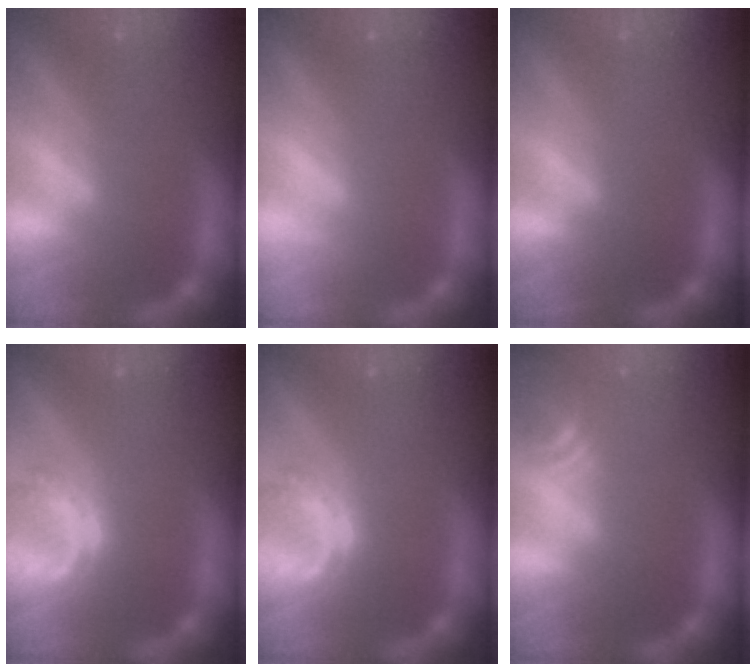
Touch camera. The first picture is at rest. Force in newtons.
{"total": 0.9}
{"total": 0.0}
{"total": 3.0}
{"total": 3.0}
{"total": 3.5}